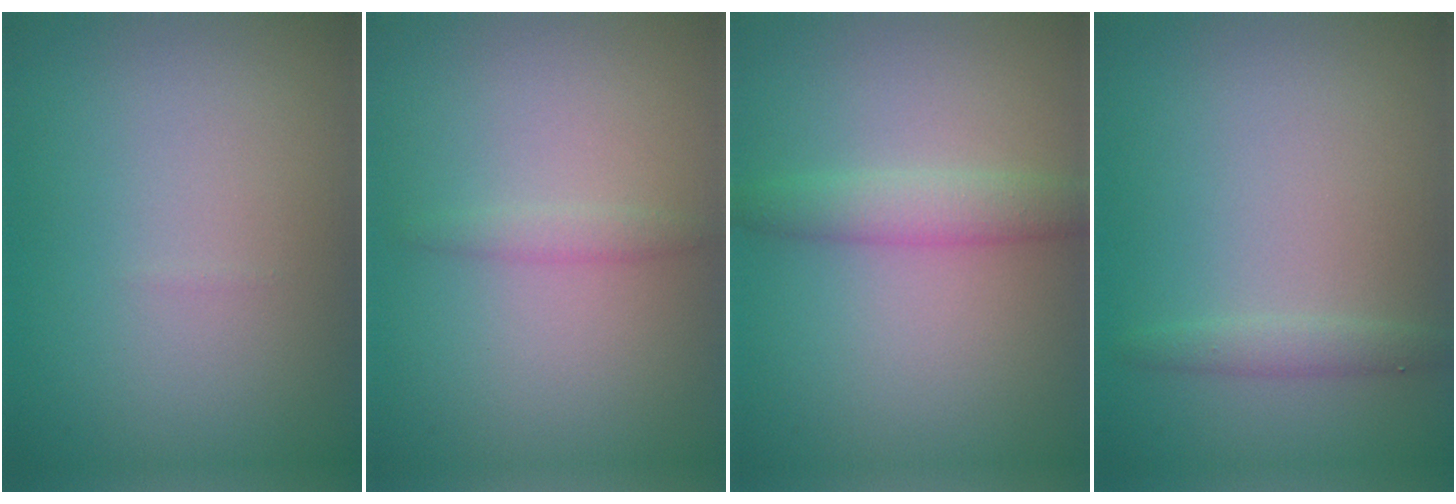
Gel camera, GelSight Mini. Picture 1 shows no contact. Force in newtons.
{"total": 1.0, "press": 1.0, "slide": 0.0}
{"total": 2.6, "press": 2.6, "slide": 0.1}
{"total": 1.2, "press": 1.2, "slide": 0.0}